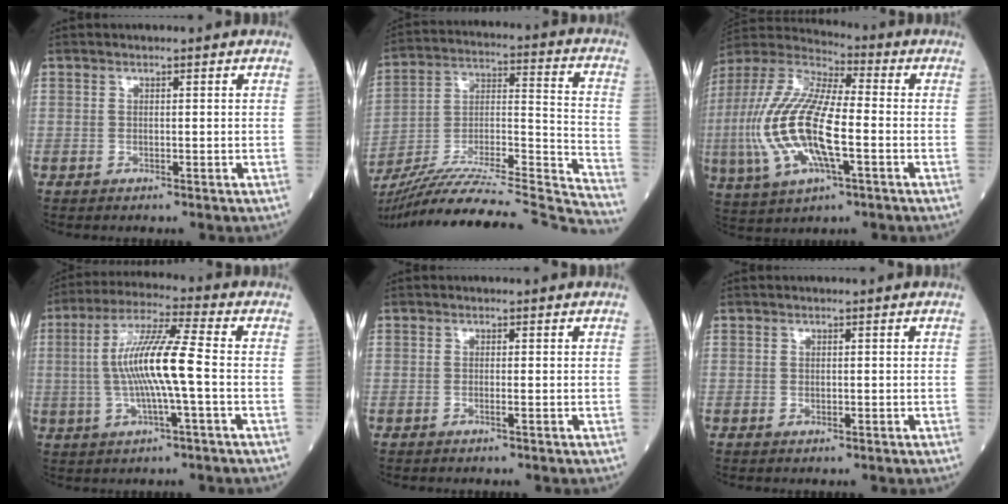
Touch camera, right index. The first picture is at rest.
{"total": 34.7, "force": [-32.0, 0.3, 13.2], "torque": [-0.170, -0.037, -0.476]}
{"total": 18.5, "force": [-3.3, 5.4, 17.4], "torque": [-0.389, -0.005, -0.060]}
{"total": 11.2, "force": [-0.7, 0.3, 11.2], "torque": [-0.217, 0.009, -0.019]}
{"total": 0.7, "force": [-0.2, -0.1, 0.6], "torque": [-0.011, -0.001, -0.005]}
{"total": 0.8, "force": [-0.1, 0.5, 0.6], "torque": [-0.007, -0.002, -0.002]}